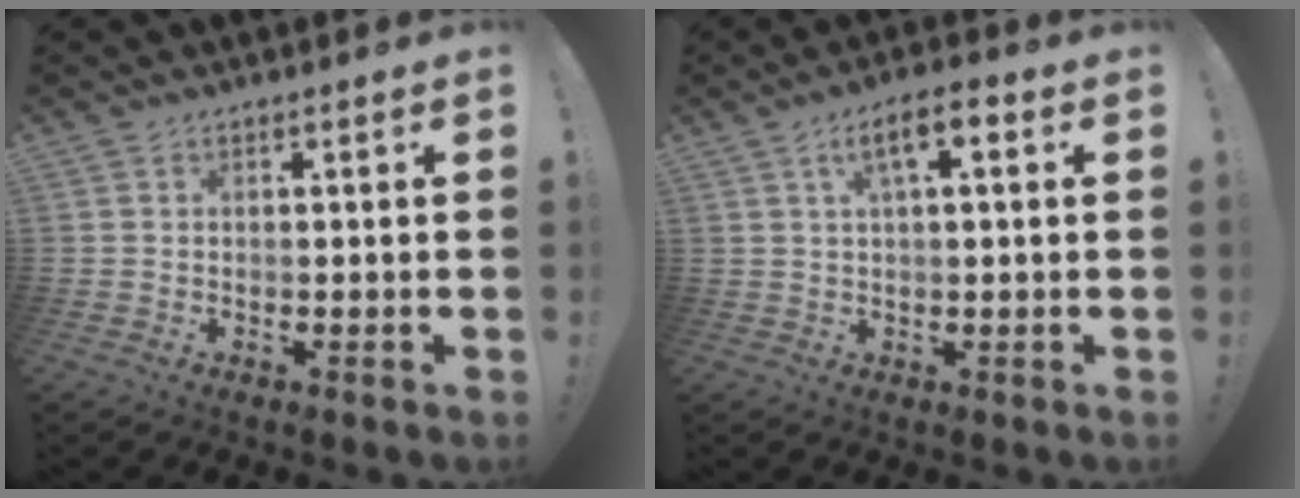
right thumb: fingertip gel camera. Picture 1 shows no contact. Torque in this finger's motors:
{"motor_torque": [0.09, 0.09, 0.34, 0.49, 0.22]}